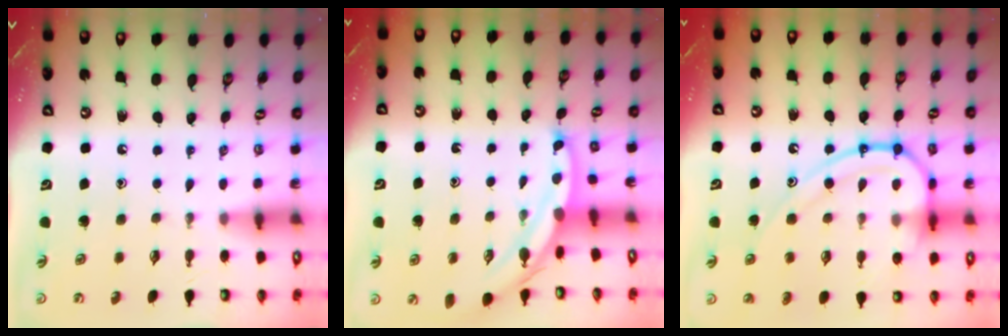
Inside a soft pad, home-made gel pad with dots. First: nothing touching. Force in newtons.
{"total": 5.3, "press": 5.2, "slide": 0.5}
{"total": 17.4, "press": 17.4, "slide": 1.6}